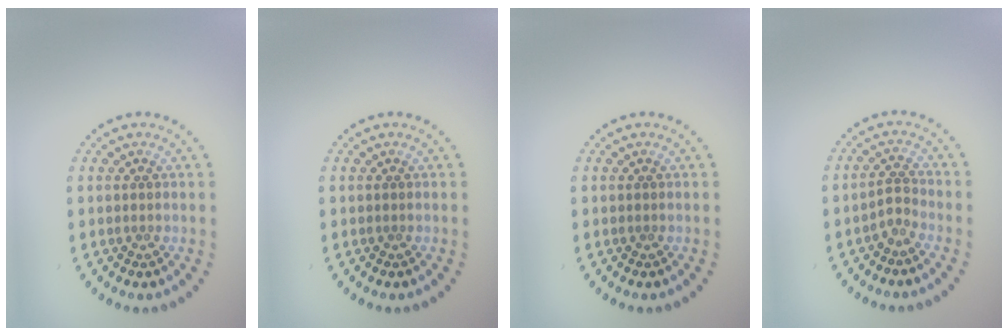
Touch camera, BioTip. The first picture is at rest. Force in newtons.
{"total": 0.0}
{"total": 0.0}
{"total": 1.6, "press": 1.0, "slide": 1.2}